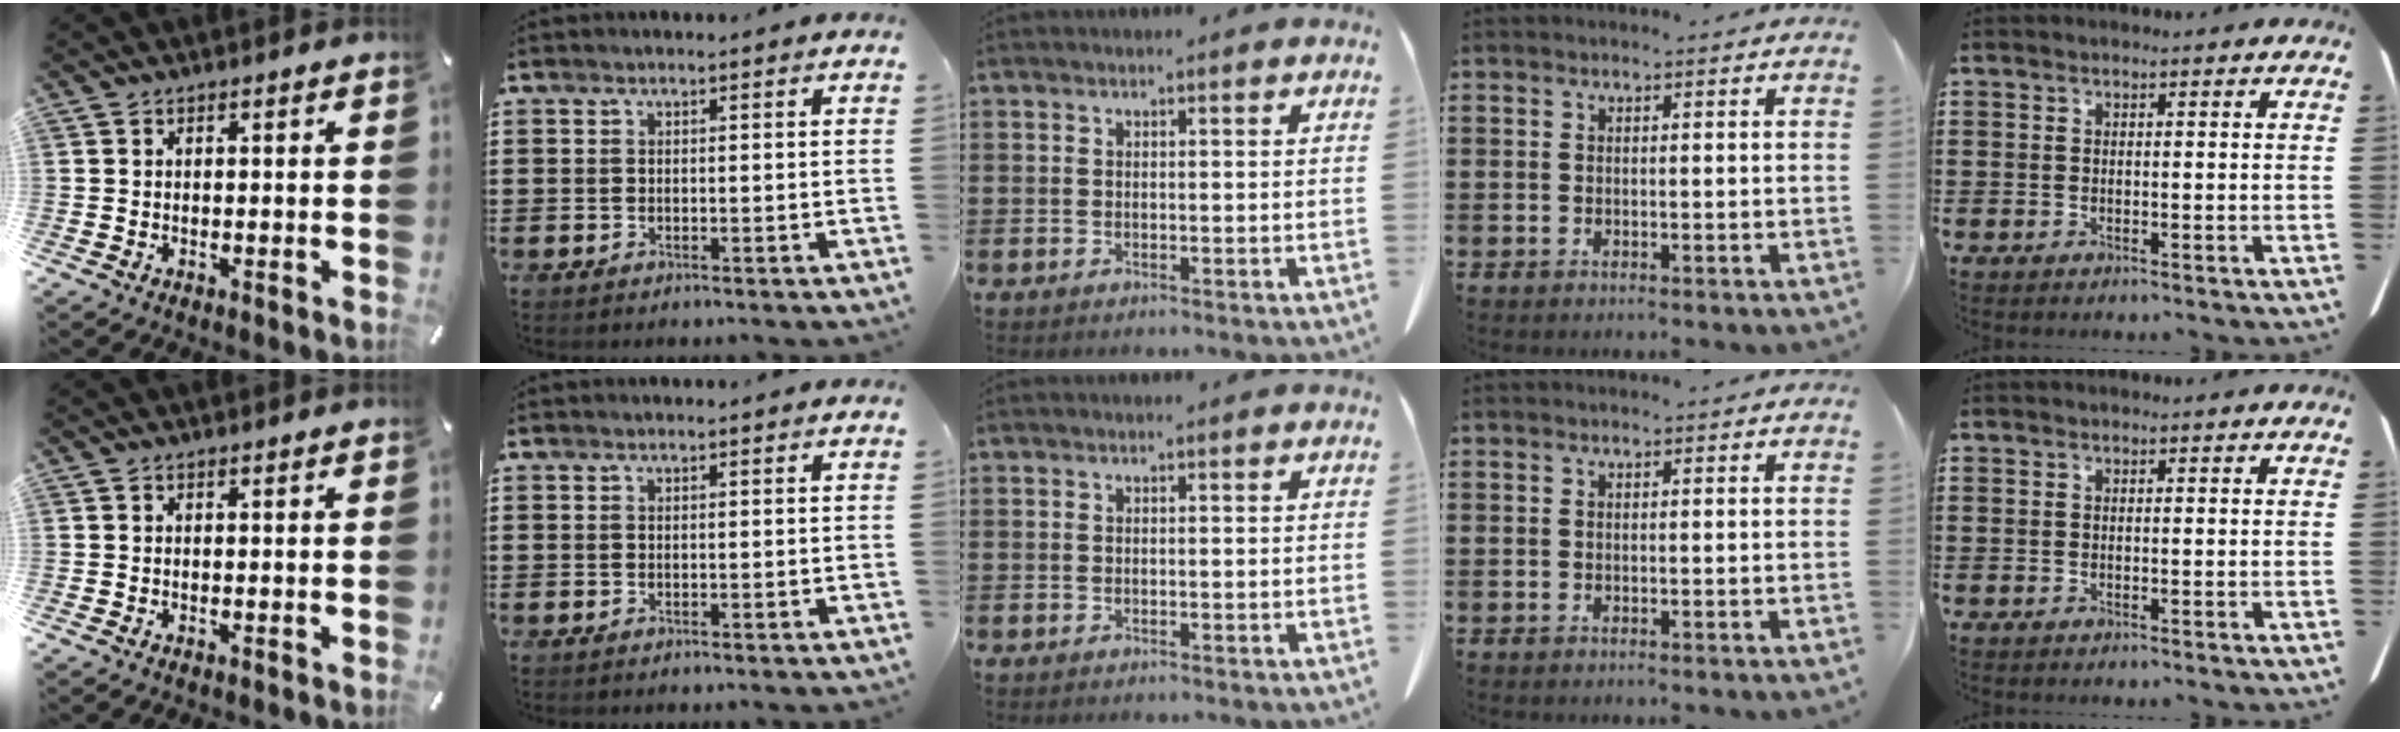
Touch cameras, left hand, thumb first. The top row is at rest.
{}